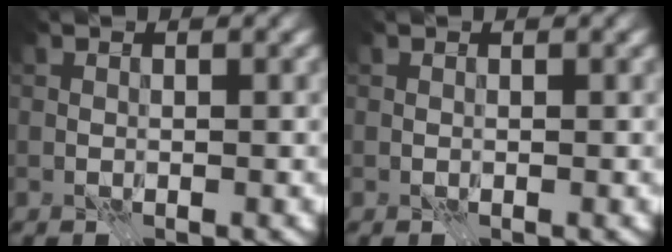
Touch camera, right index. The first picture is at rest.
{"total": 0.0}